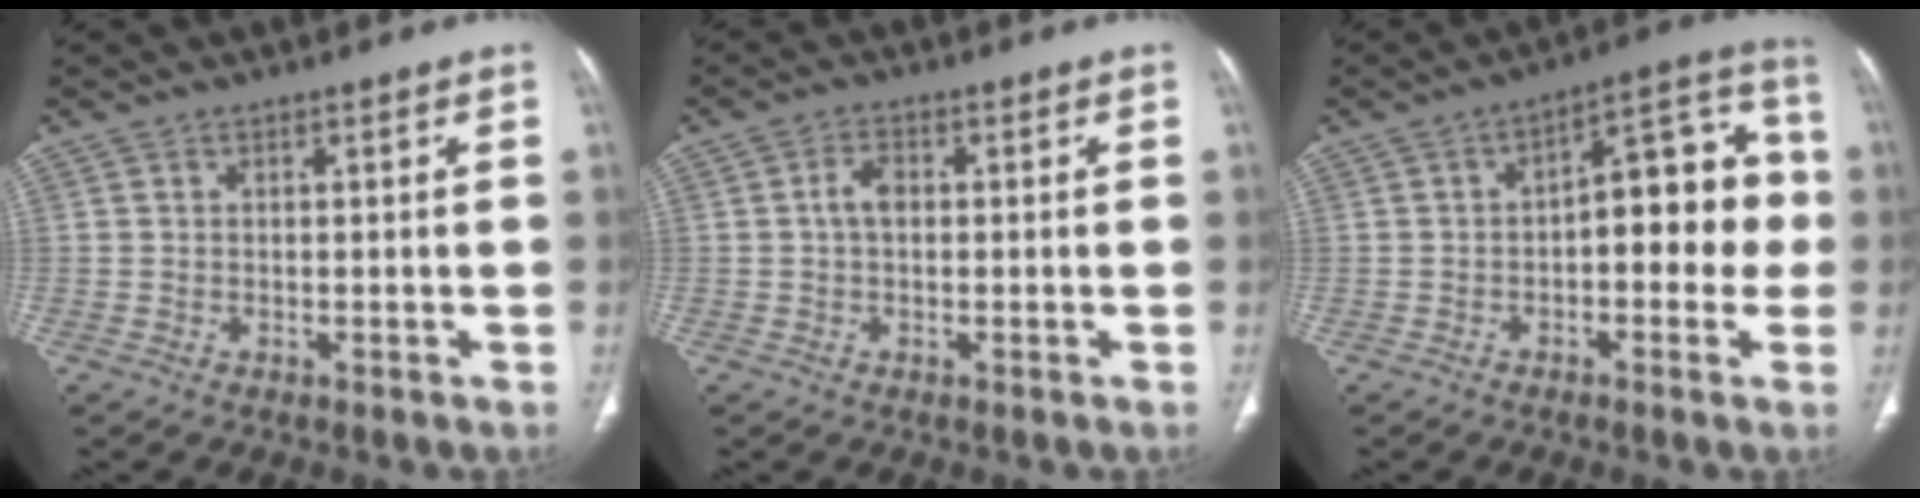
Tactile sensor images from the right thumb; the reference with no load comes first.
{"total": 3.0, "force": [0.1, 1.9, 2.3], "torque": [-0.041, 0.008, -0.002]}
{"total": 14.3, "force": [-0.8, 7.1, 12.3], "torque": [-0.114, 0.043, -0.022]}